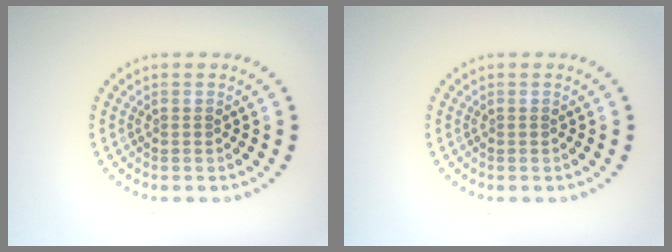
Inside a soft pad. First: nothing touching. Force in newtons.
{"total": 0.0}